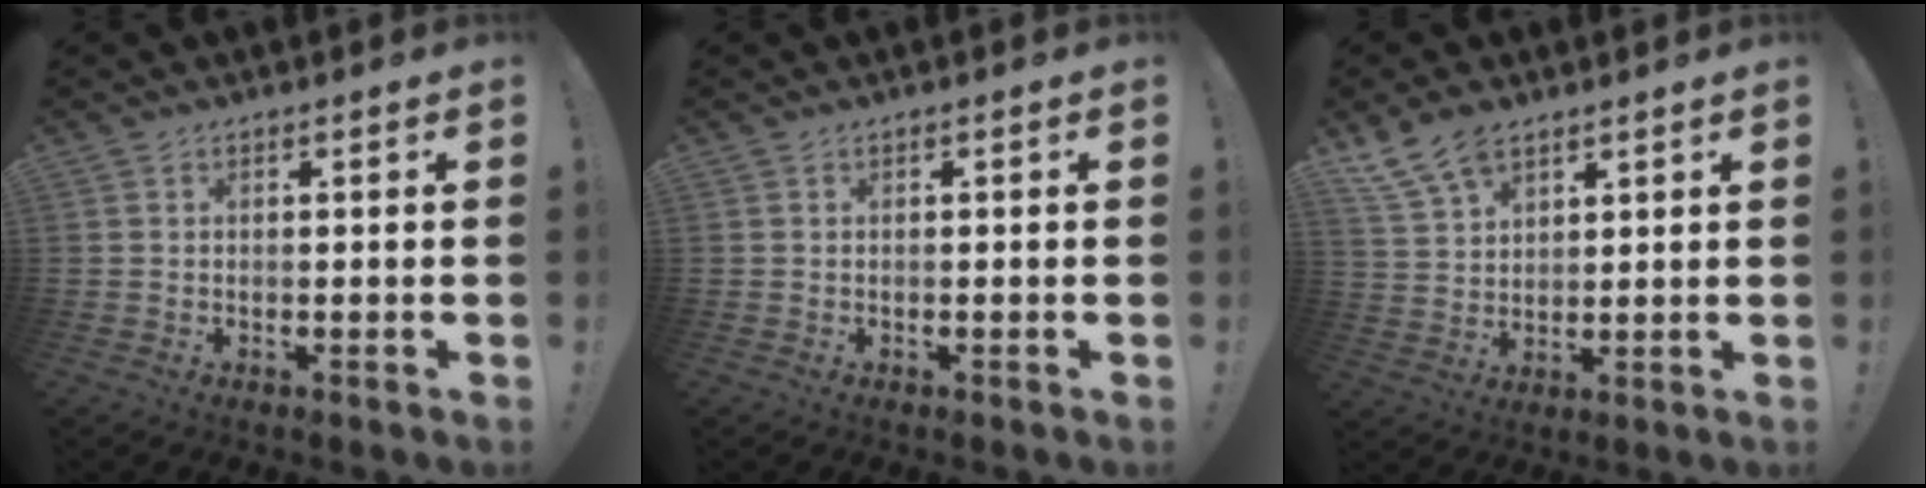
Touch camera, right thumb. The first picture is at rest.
{"total": 0.0}
{"total": 9.3, "force": [7.0, 4.9, 3.8], "torque": [-0.083, -0.032, 0.140]}